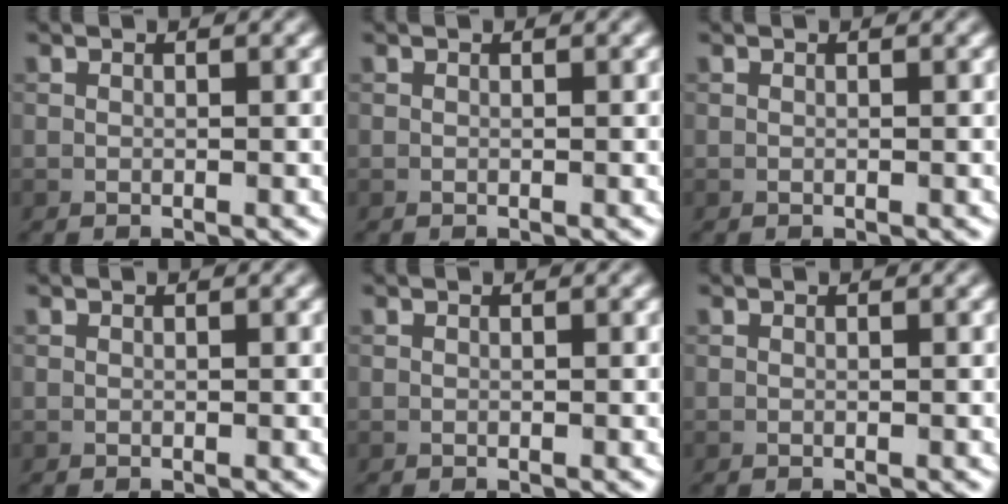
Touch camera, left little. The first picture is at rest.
{"total": 0.0}
{"total": 0.0}
{"total": 0.0}
{"total": 0.0}
{"total": 0.0}